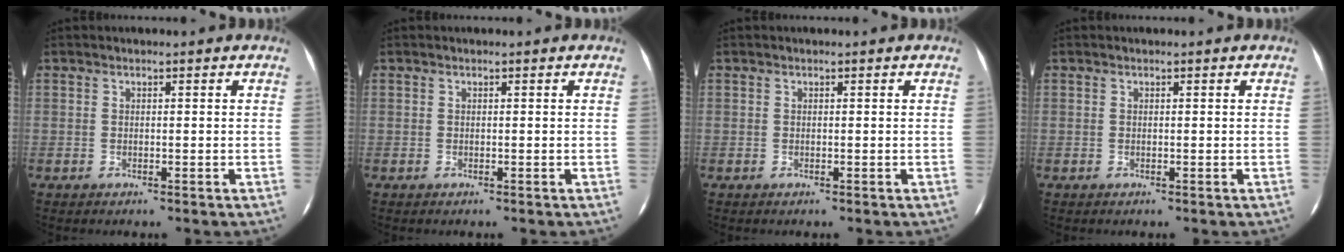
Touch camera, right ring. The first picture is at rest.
{"total": 0.0}
{"total": 0.0}
{"total": 0.0}